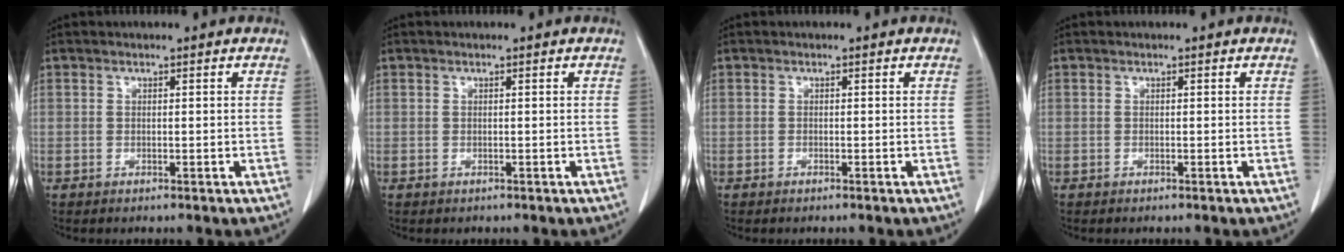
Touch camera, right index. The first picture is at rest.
{"total": 0.0}
{"total": 0.0}
{"total": 0.0}